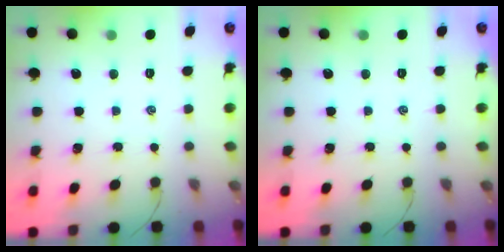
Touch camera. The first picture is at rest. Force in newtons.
{"total": 0.0}